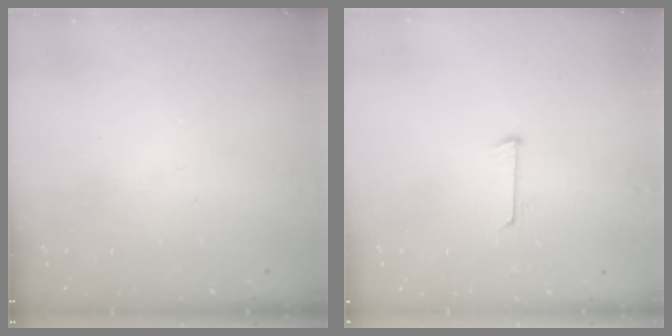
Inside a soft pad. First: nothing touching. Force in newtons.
{"total": 5.9, "press": 5.9, "slide": 0.4}